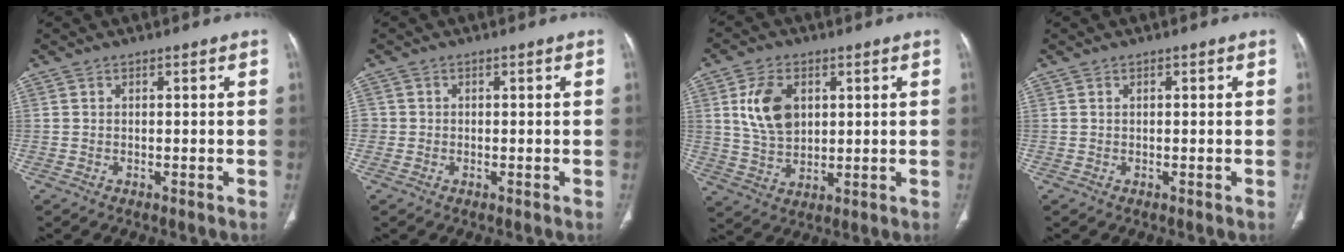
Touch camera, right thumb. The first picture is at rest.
{"total": 1.5, "force": [-0.2, 1.5, 0.2], "torque": [0.007, 0.005, -0.006]}
{"total": 9.9, "force": [2.8, 6.5, 6.8], "torque": [-0.115, -0.011, 0.059]}
{"total": 0.0}